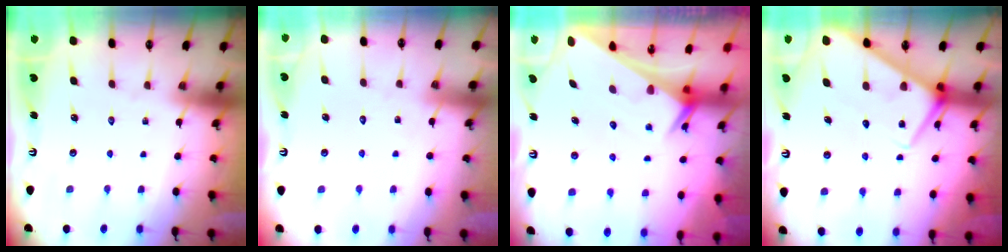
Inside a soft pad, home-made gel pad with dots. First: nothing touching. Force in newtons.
{"total": 4.7, "press": 4.6, "slide": 0.5}
{"total": 2.5, "press": 2.5, "slide": 0.1}
{"total": 8.3, "press": 8.3, "slide": 0.8}